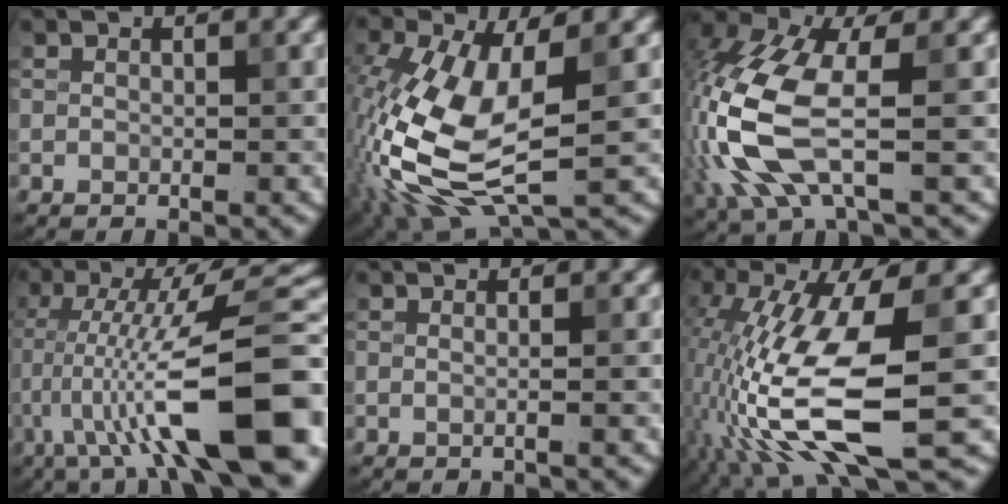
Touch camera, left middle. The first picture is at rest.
{"total": 9.3, "force": [-1.6, 4.3, 8.0], "torque": [-0.195, 0.000, -0.033]}
{"total": 9.3, "force": [-1.1, 3.8, 8.4], "torque": [-0.210, 0.006, -0.030]}
{"total": 14.4, "force": [-4.2, 3.1, 13.5], "torque": [-0.208, 0.029, -0.061]}
{"total": 1.1, "force": [0.0, 0.5, 1.0], "torque": [-0.008, -0.006, -0.012]}
{"total": 10.8, "force": [-3.0, 3.1, 9.9], "torque": [-0.208, -0.005, -0.056]}